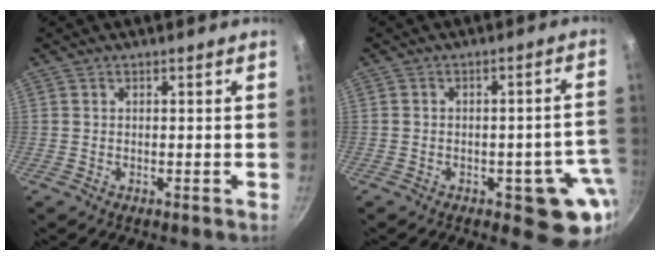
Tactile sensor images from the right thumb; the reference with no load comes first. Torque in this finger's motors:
{"motor_torque": [1.65, 1.37, -0.07, -0.05, 0.12]}